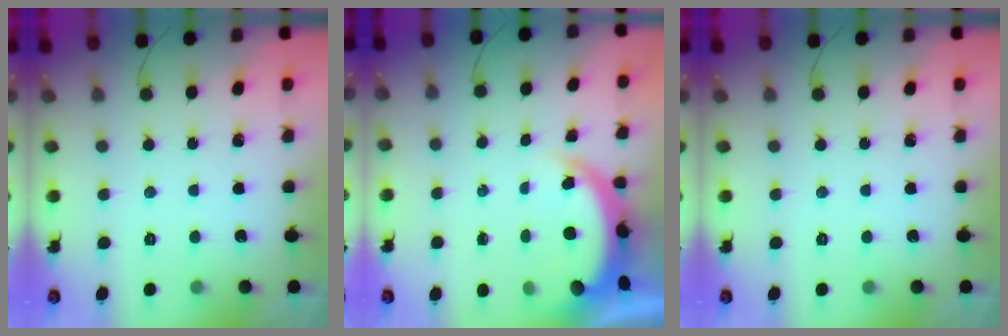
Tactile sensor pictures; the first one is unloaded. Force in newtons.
{"total": 3.9, "press": 3.9, "slide": 0.6}
{"total": 0.0}